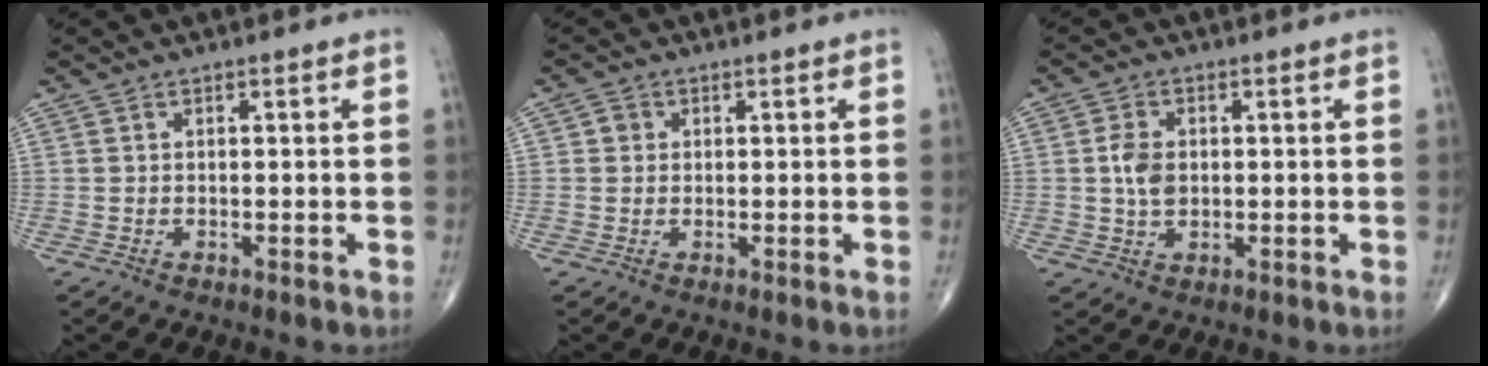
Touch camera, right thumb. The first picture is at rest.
{"total": 1.7, "force": [0.3, 1.6, 0.4], "torque": [0.000, 0.001, 0.002]}
{"total": 4.7, "force": [0.3, 3.2, 3.4], "torque": [-0.059, -0.001, 0.004]}